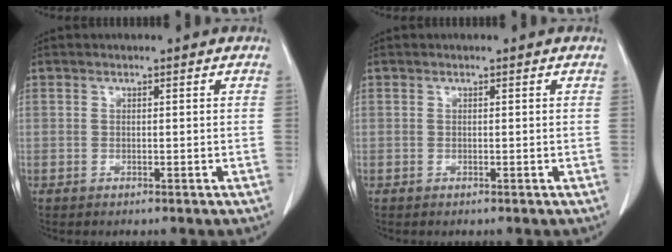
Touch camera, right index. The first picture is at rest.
{"total": 0.0}